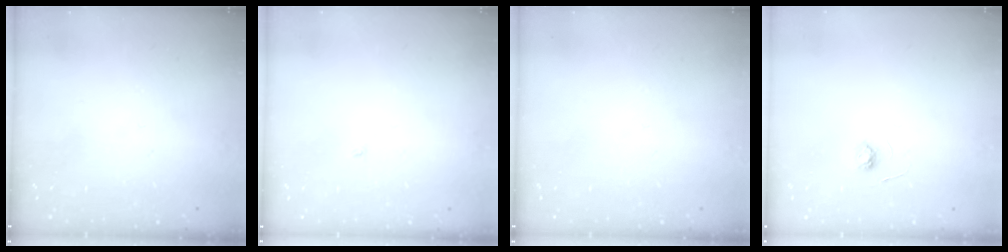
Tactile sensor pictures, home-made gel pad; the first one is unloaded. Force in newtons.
{"total": 1.9, "press": 1.9, "slide": 0.2}
{"total": 0.0}
{"total": 3.6, "press": 3.6, "slide": 0.5}